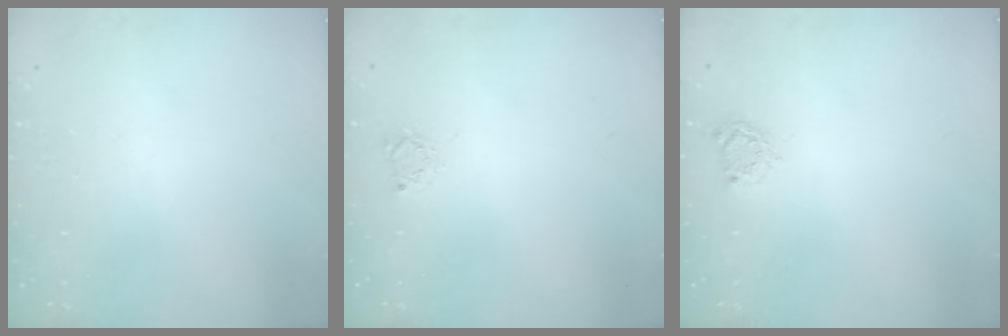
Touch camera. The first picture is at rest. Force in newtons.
{"total": 2.6, "press": 2.6, "slide": 0.4}
{"total": 4.0, "press": 4.0, "slide": 0.2}